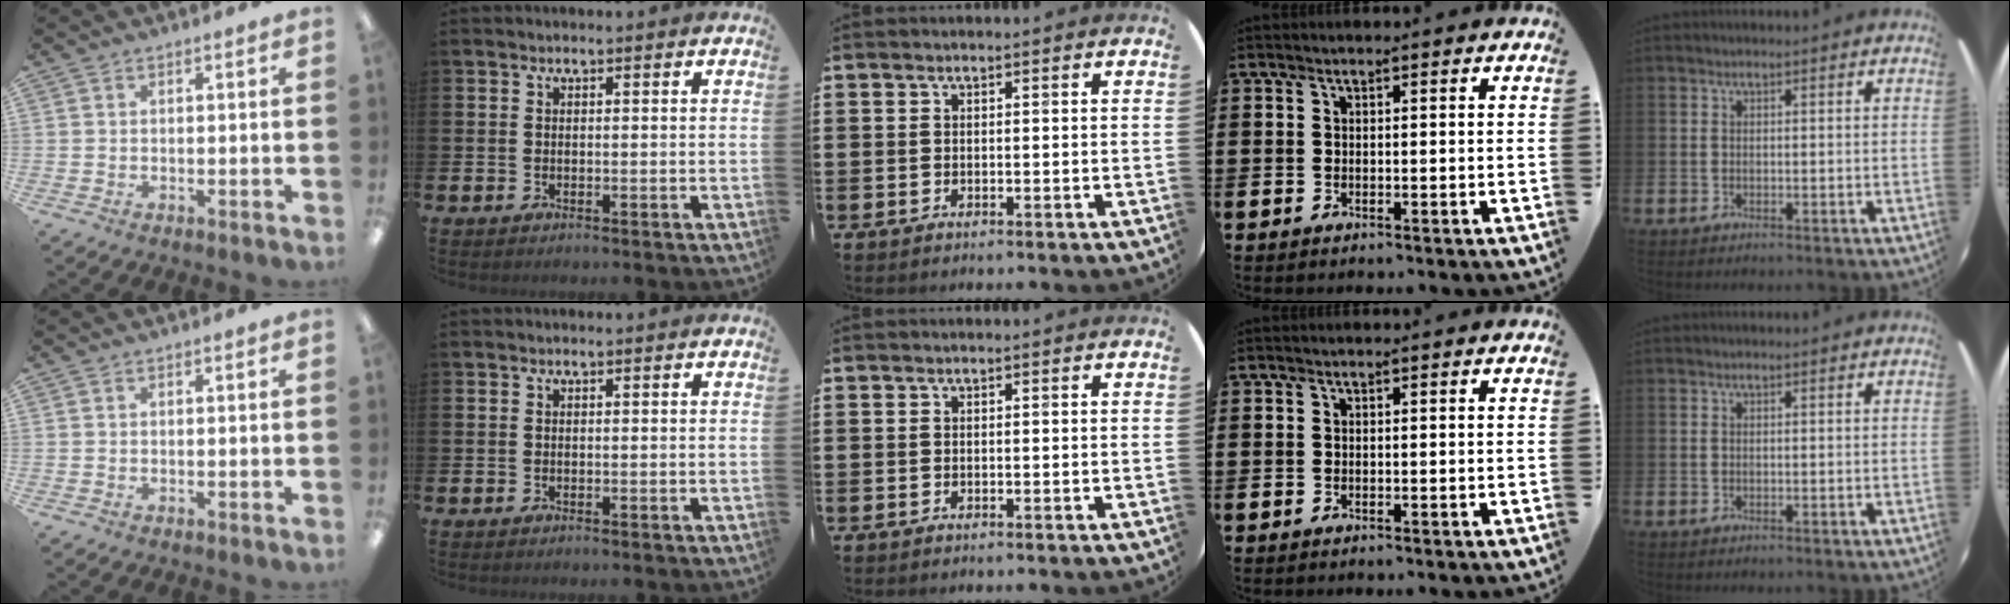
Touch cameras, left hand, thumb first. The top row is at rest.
{}